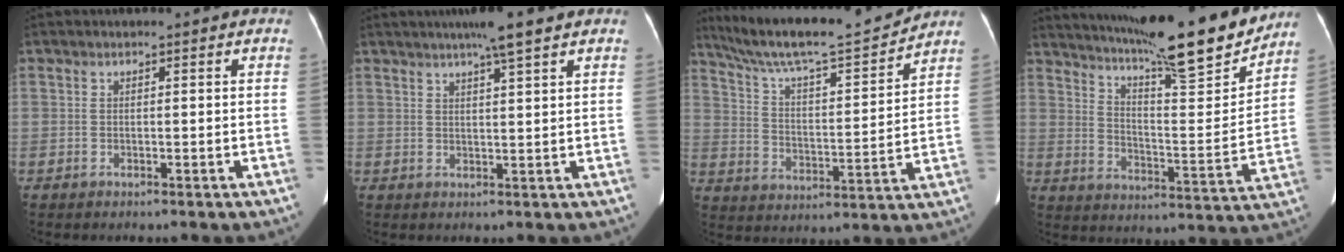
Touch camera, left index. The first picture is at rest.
{"total": 5.7, "force": [4.2, -0.4, 3.8], "torque": [-0.064, 0.010, 0.069]}
{"total": 17.6, "force": [16.1, 0.6, 7.2], "torque": [-0.133, 0.000, 0.258]}
{"total": 21.6, "force": [18.4, 1.1, 11.1], "torque": [-0.182, -0.030, 0.268]}